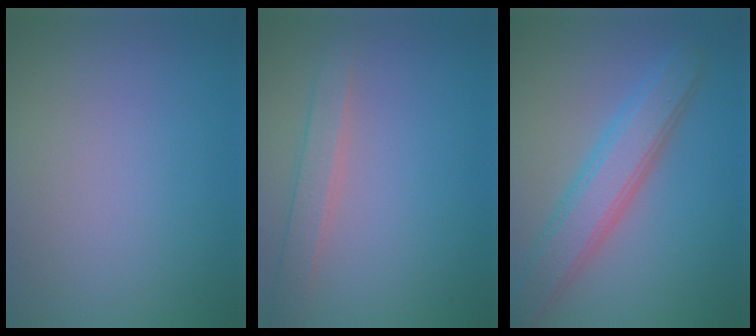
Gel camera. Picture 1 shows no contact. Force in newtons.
{"total": 2.2, "press": 2.2, "slide": 0.2}
{"total": 5.0, "press": 5.0, "slide": 0.2}